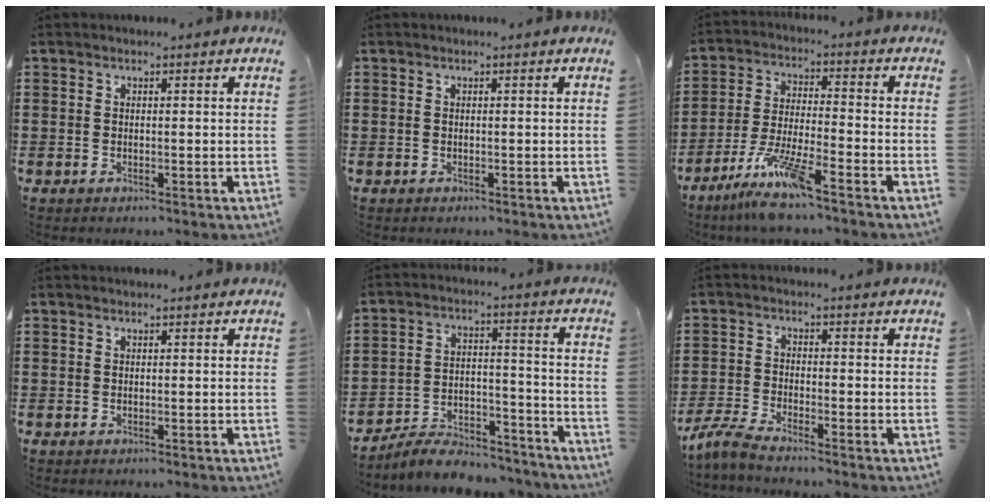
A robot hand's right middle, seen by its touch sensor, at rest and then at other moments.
{"total": 0.0}
{"total": 8.6, "force": [-6.6, 0.2, 5.5], "torque": [-0.117, -0.015, -0.129]}
{"total": 0.0}
{"total": 6.8, "force": [-6.6, 1.0, 1.3], "torque": [-0.022, 0.011, -0.127]}
{"total": 3.8, "force": [-3.3, 0.1, 1.8], "torque": [-0.060, -0.013, -0.071]}